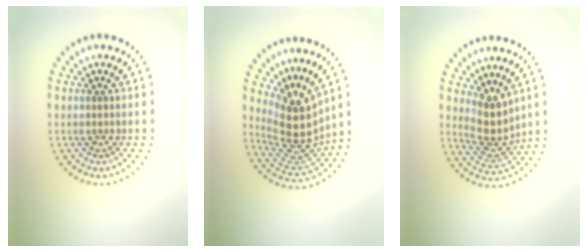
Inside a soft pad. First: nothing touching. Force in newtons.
{"total": 4.8, "press": 3.6, "slide": 3.3}
{"total": 3.5, "press": 2.6, "slide": 2.3}